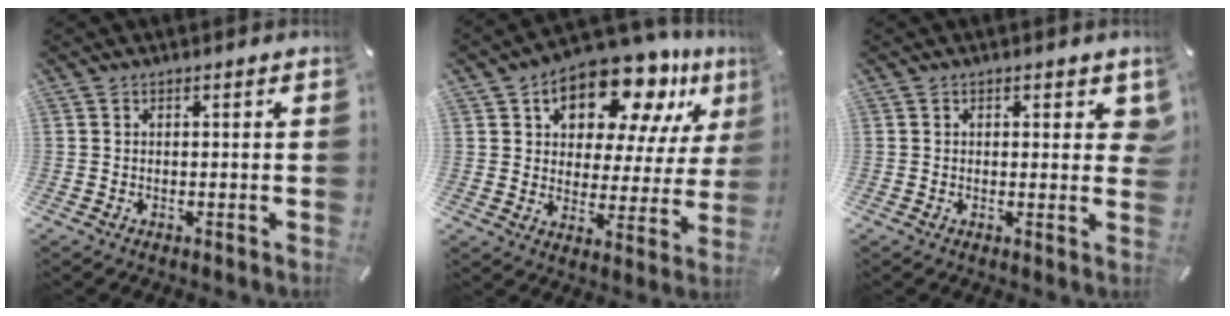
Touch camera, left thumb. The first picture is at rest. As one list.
[{"total": 16.2, "force": [11.2, 8.2, 8.5], "torque": [-0.143, -0.069, 0.191]}, {"total": 3.2, "force": [1.0, 1.6, 2.5], "torque": [-0.018, -0.009, 0.010]}]